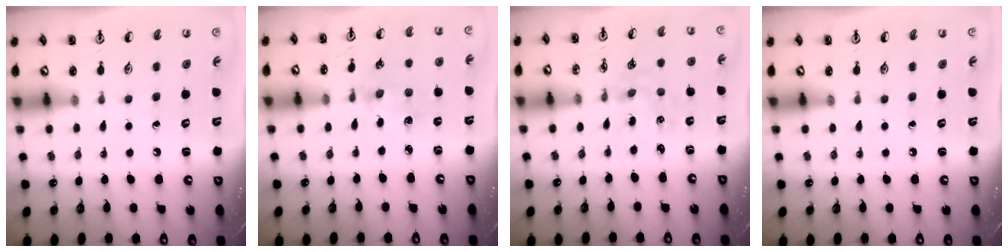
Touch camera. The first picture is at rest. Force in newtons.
{"total": 1.9, "press": 1.9, "slide": 0.3}
{"total": 2.2, "press": 2.2, "slide": 0.3}
{"total": 0.0}